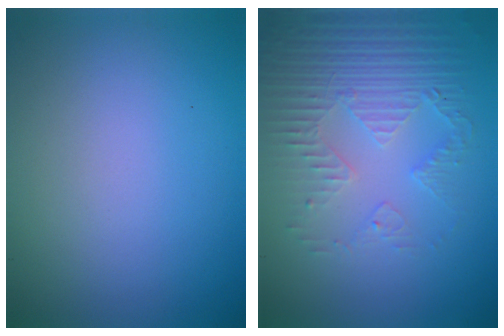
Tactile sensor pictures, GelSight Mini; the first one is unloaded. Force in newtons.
{"total": 5.2, "press": 3.4, "slide": 3.9}